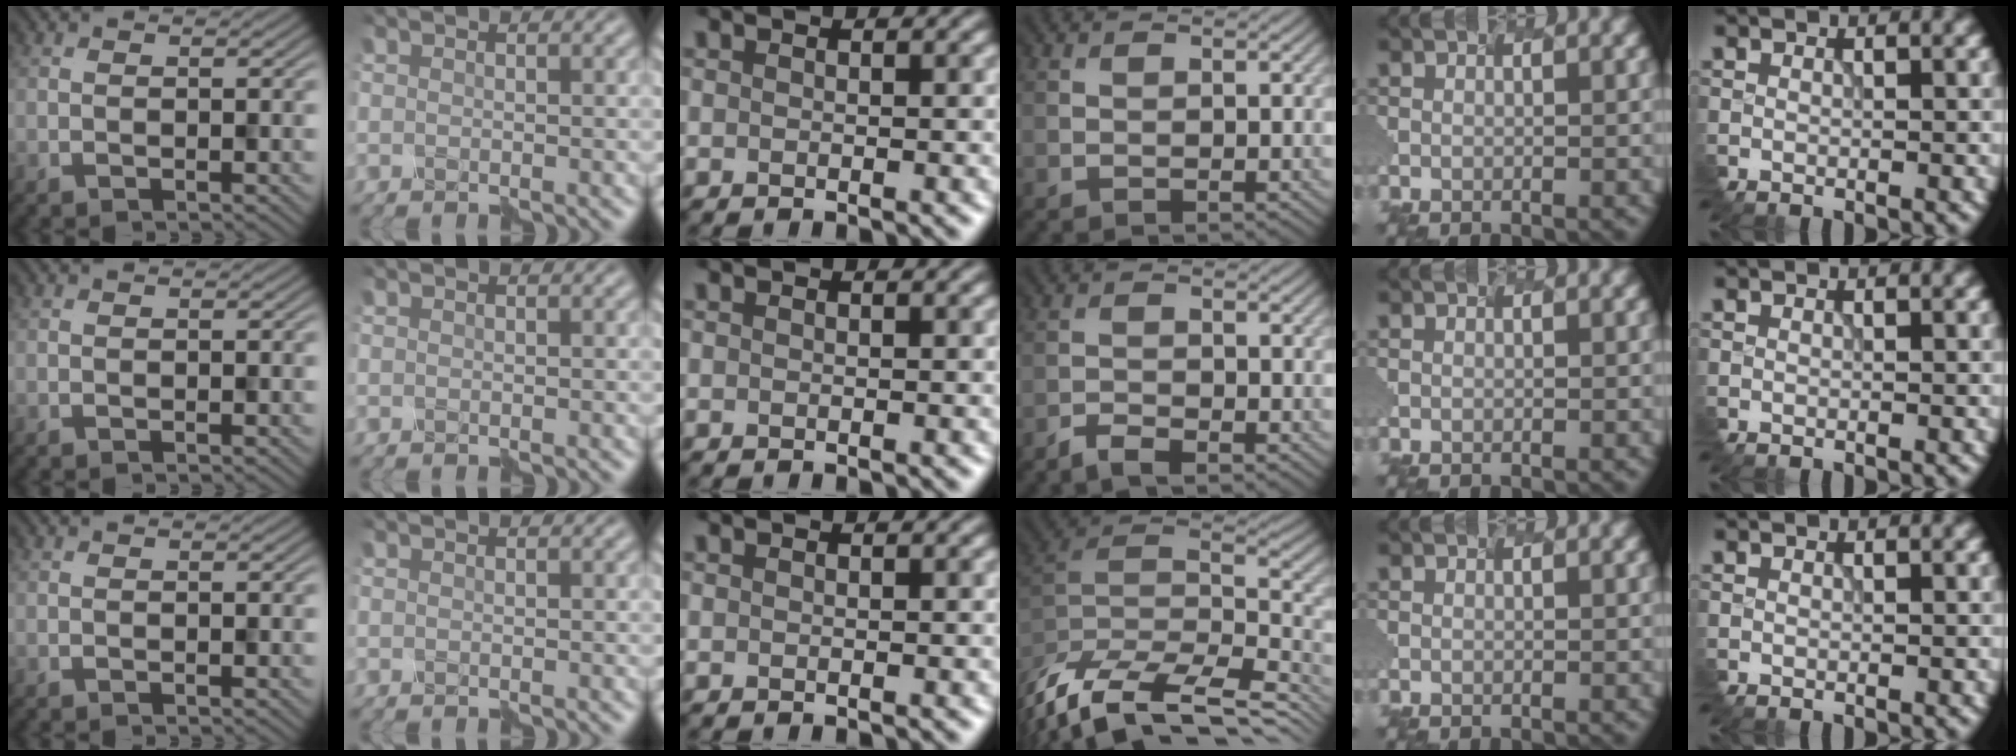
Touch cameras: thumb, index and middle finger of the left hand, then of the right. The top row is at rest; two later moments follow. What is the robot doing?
{"motion": "assemble", "object": "hinged jar"}